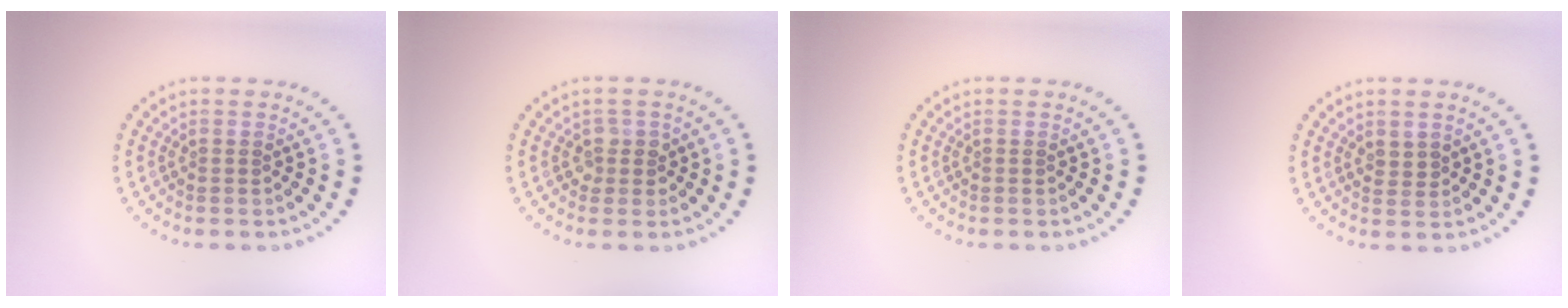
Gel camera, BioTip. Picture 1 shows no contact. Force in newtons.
{"total": 1.5, "press": 1.3, "slide": 0.7}
{"total": 0.0}
{"total": 0.7, "press": 0.5, "slide": 0.5}